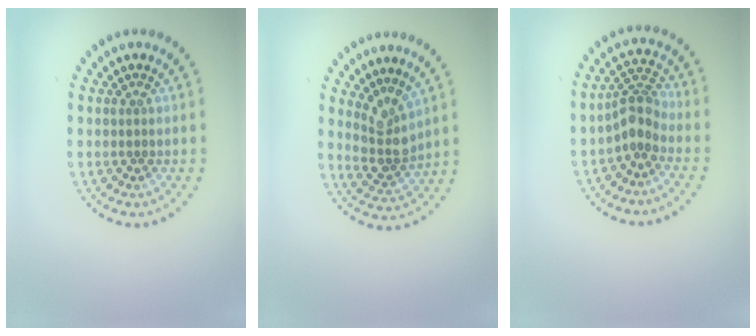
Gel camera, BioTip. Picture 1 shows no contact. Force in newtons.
{"total": 2.9, "press": 2.2, "slide": 1.8}
{"total": 2.9, "press": 2.2, "slide": 1.9}